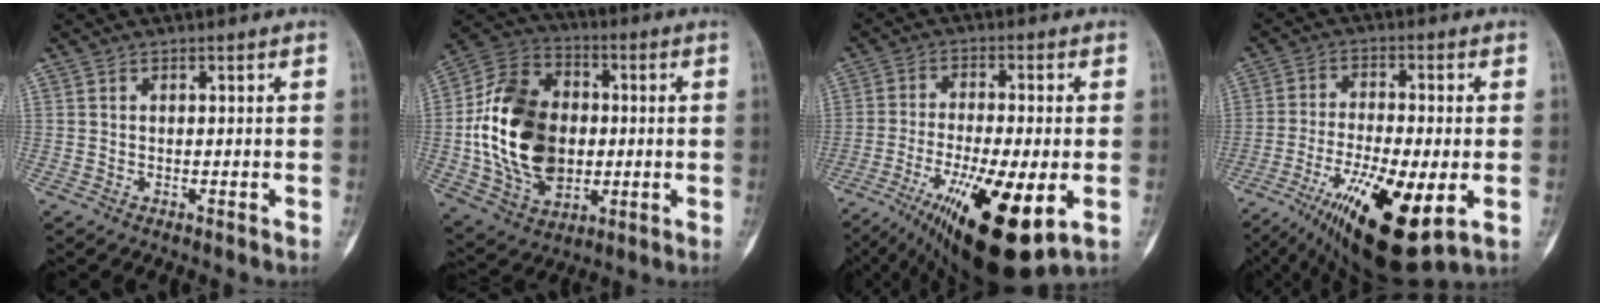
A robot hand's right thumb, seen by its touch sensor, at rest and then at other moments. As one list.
[{"total": 22.2, "force": [-0.5, 15.7, 15.6], "torque": [-0.270, 0.010, -0.003]}, {"total": 19.7, "force": [-7.1, 5.5, 17.5], "torque": [-0.287, -0.020, -0.104]}, {"total": 18.7, "force": [-6.7, 5.6, 16.5], "torque": [-0.288, -0.015, -0.101]}]